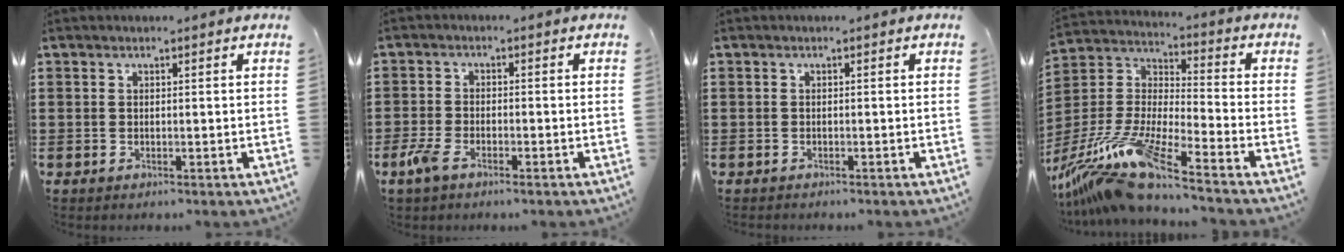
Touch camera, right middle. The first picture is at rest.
{"total": 3.8, "force": [-2.3, 1.5, 2.7], "torque": [-0.080, -0.005, -0.052]}
{"total": 0.8, "force": [-0.6, 0.5, -0.1], "torque": [0.003, 0.005, -0.015]}
{"total": 13.3, "force": [-11.2, -0.2, 7.2], "torque": [-0.164, -0.009, -0.224]}